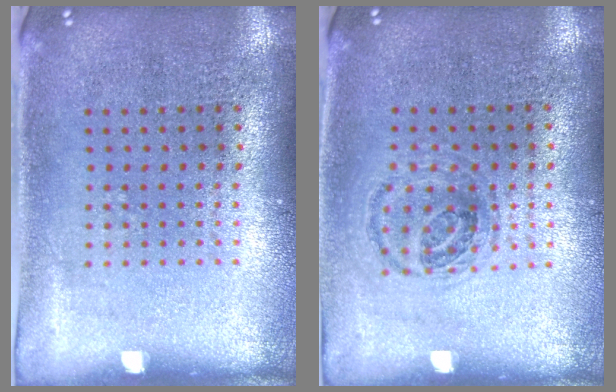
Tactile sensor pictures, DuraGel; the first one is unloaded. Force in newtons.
{"total": 1.0, "press": 0.9, "slide": 0.4}